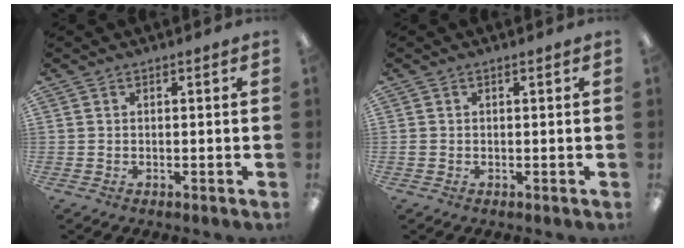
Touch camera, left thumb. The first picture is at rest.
{"total": 0.6, "force": [0.0, 0.5, 0.4], "torque": [-0.007, 0.004, -0.002]}